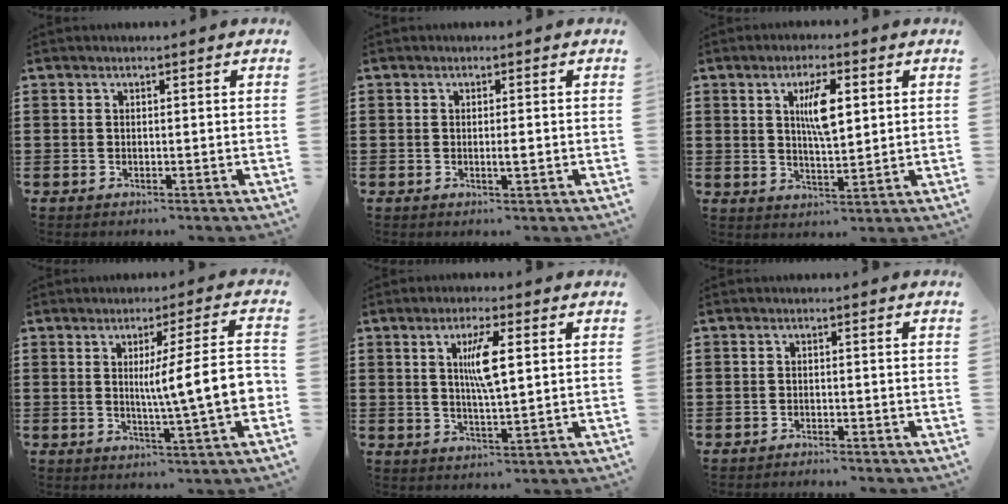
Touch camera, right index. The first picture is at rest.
{"total": 1.5, "force": [-0.2, 0.1, 1.5], "torque": [-0.026, -0.005, -0.004]}
{"total": 6.3, "force": [1.7, 2.0, 5.7], "torque": [-0.102, 0.001, 0.024]}
{"total": 9.9, "force": [-0.3, 0.3, 9.9], "torque": [-0.149, -0.016, -0.014]}
{"total": 5.7, "force": [1.4, 1.1, 5.4], "torque": [-0.101, 0.003, 0.018]}
{"total": 1.2, "force": [-1.2, 0.1, -0.1], "torque": [-0.002, 0.003, -0.027]}